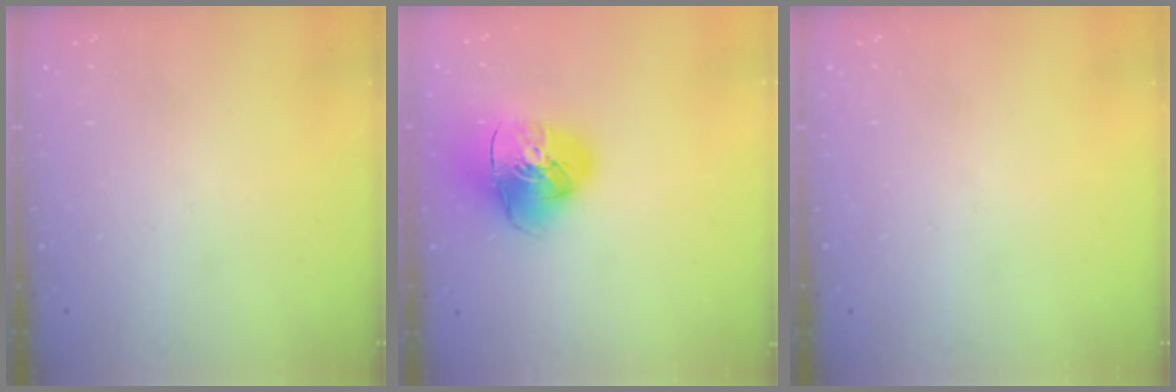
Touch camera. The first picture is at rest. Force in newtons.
{"total": 12.8, "press": 12.6, "slide": 1.9}
{"total": 0.0}